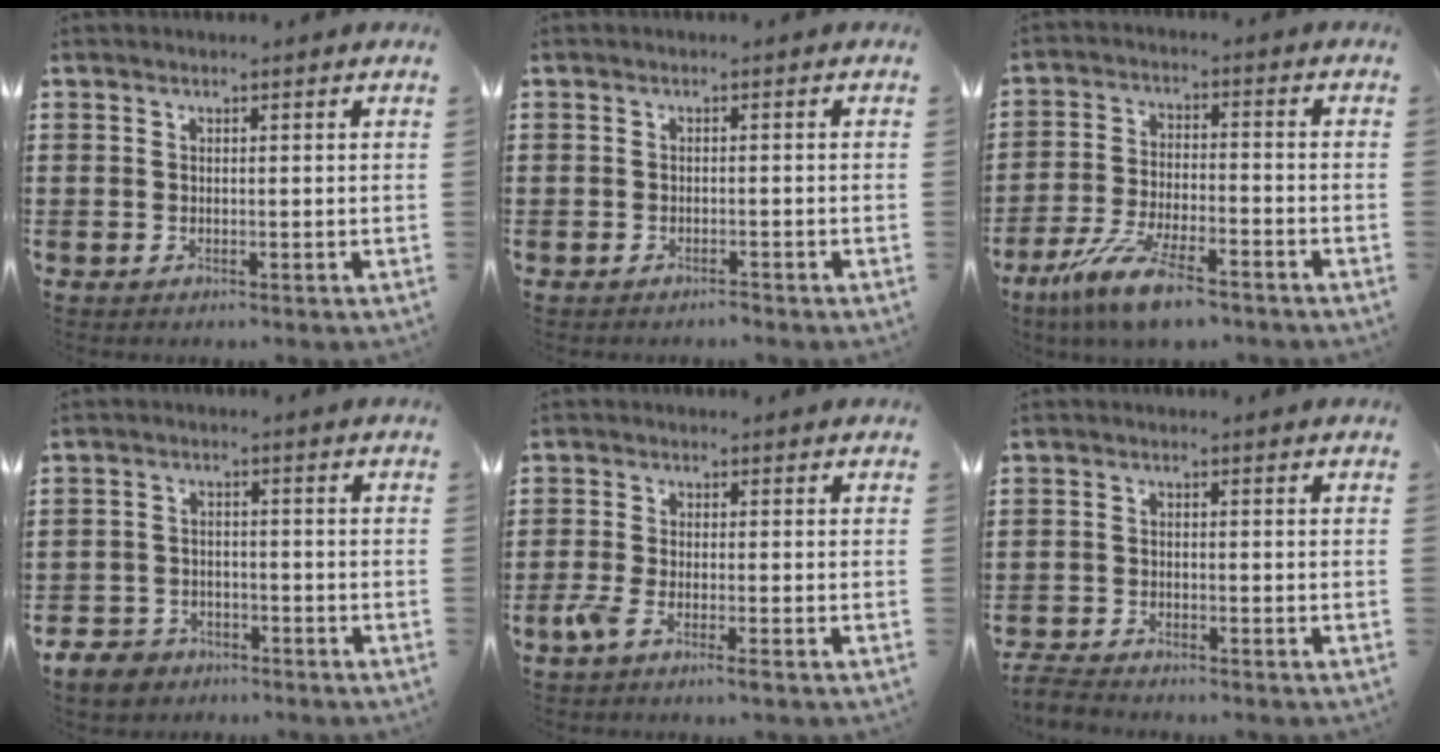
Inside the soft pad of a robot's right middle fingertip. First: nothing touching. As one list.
[{"total": 0.7, "force": [-0.7, 0.0, 0.1], "torque": [-0.005, -0.001, -0.014]}, {"total": 9.6, "force": [-7.2, 1.8, 6.0], "torque": [-0.135, 0.000, -0.142]}, {"total": 4.2, "force": [-3.9, 1.4, 0.8], "torque": [-0.030, 0.004, -0.084]}, {"total": 3.4, "force": [-1.8, 0.6, 2.8], "torque": [-0.074, -0.009, -0.040]}, {"total": 2.7, "force": [-2.6, 0.2, 0.2], "torque": [-0.014, -0.001, -0.059]}]